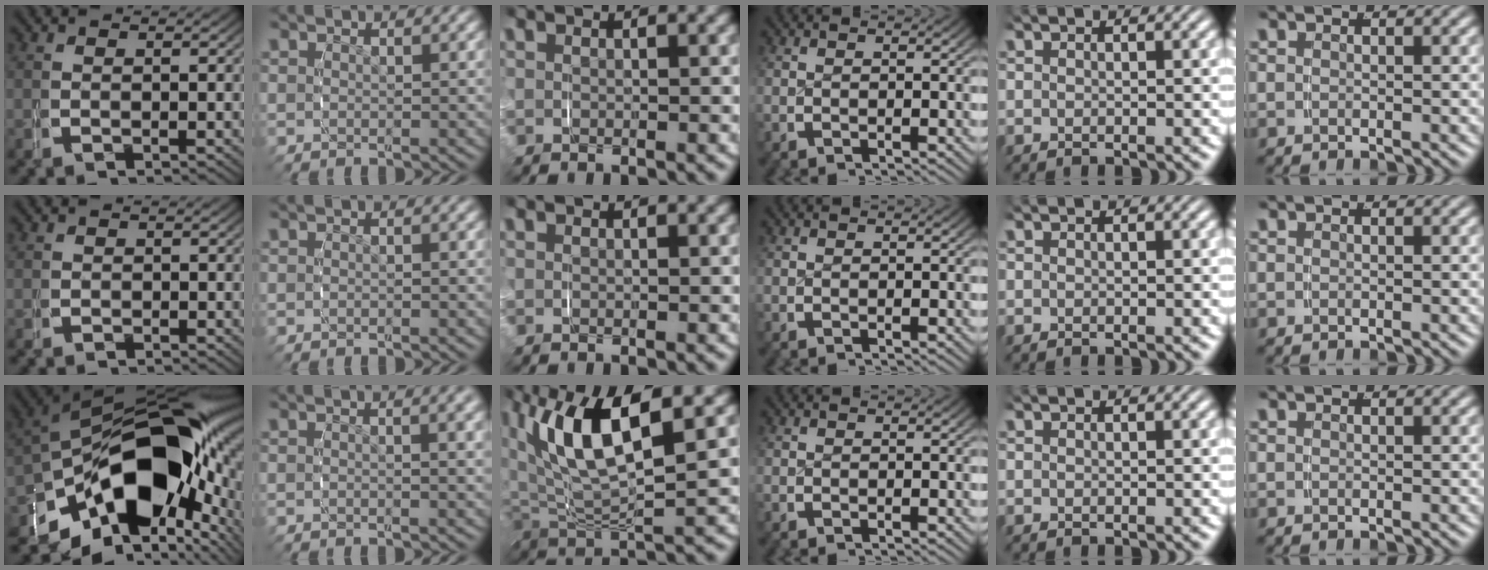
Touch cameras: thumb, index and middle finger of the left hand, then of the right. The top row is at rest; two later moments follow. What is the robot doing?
{"motion": "grasp_and_lifting", "object": "keyboard"}